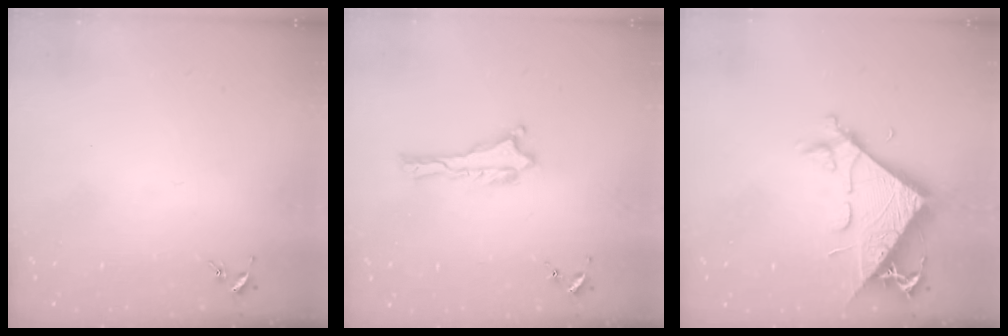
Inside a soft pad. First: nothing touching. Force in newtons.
{"total": 0.0}
{"total": 8.2, "press": 8.2, "slide": 0.7}